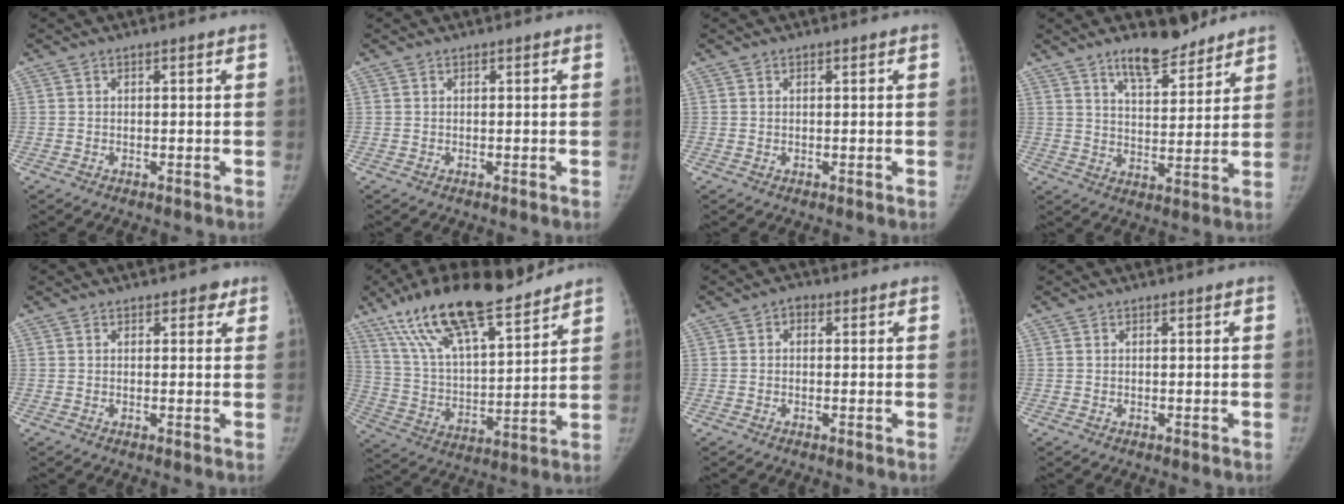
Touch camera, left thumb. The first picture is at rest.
{"total": 0.0}
{"total": 0.0}
{"total": 10.0, "force": [8.0, 3.5, 4.9], "torque": [-0.054, -0.057, 0.135]}
{"total": 2.1, "force": [1.4, 1.3, 0.9], "torque": [0.008, -0.005, 0.013]}
{"total": 22.5, "force": [16.1, 6.5, 14.3], "torque": [-0.231, -0.049, 0.287]}
{"total": 1.5, "force": [0.3, 1.2, 0.9], "torque": [0.000, 0.004, -0.006]}
{"total": 0.0}